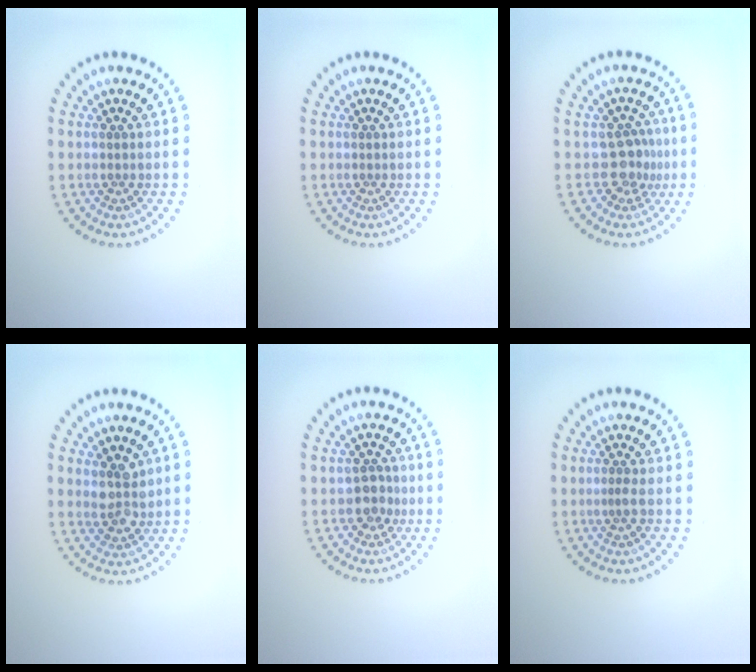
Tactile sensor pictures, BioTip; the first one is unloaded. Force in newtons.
{"total": 0.0}
{"total": 2.6, "press": 2.0, "slide": 1.6}
{"total": 3.0, "press": 2.7, "slide": 1.2}
{"total": 2.0, "press": 1.8, "slide": 0.9}
{"total": 0.5, "press": 0.2, "slide": 0.5}